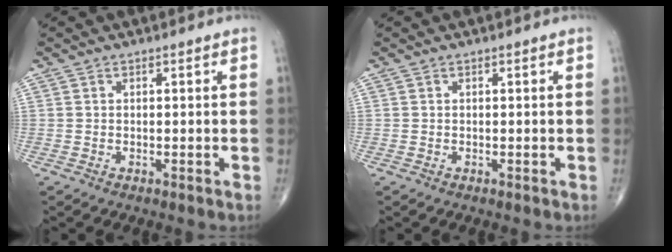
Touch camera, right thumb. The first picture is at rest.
{"total": 0.0}